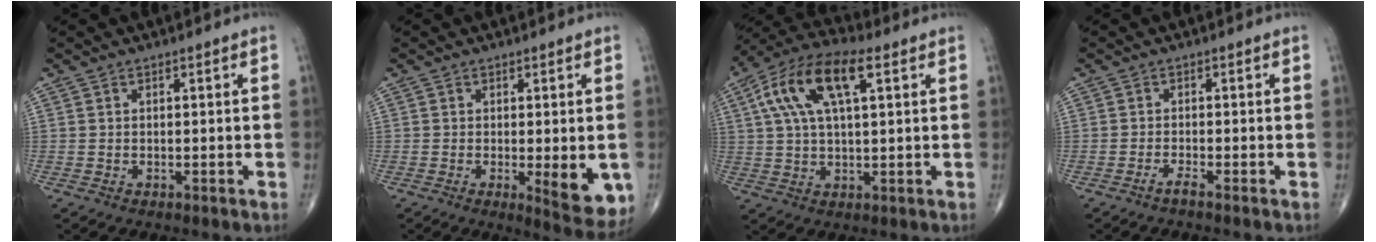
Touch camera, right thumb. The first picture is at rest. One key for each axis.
{"total": 7.8, "fx": -1.4, "fy": 2.7, "fz": 7.1, "tx": -0.083, "ty": -0.018, "tz": -0.013}
{"total": 14.5, "fx": 5.0, "fy": 6.2, "fz": 12.1, "tx": -0.238, "ty": 0.026, "tz": 0.086}
{"total": 1.1, "fx": -1.0, "fy": -0.2, "fz": 0.6, "tx": -0.020, "ty": 0.003, "tz": -0.022}